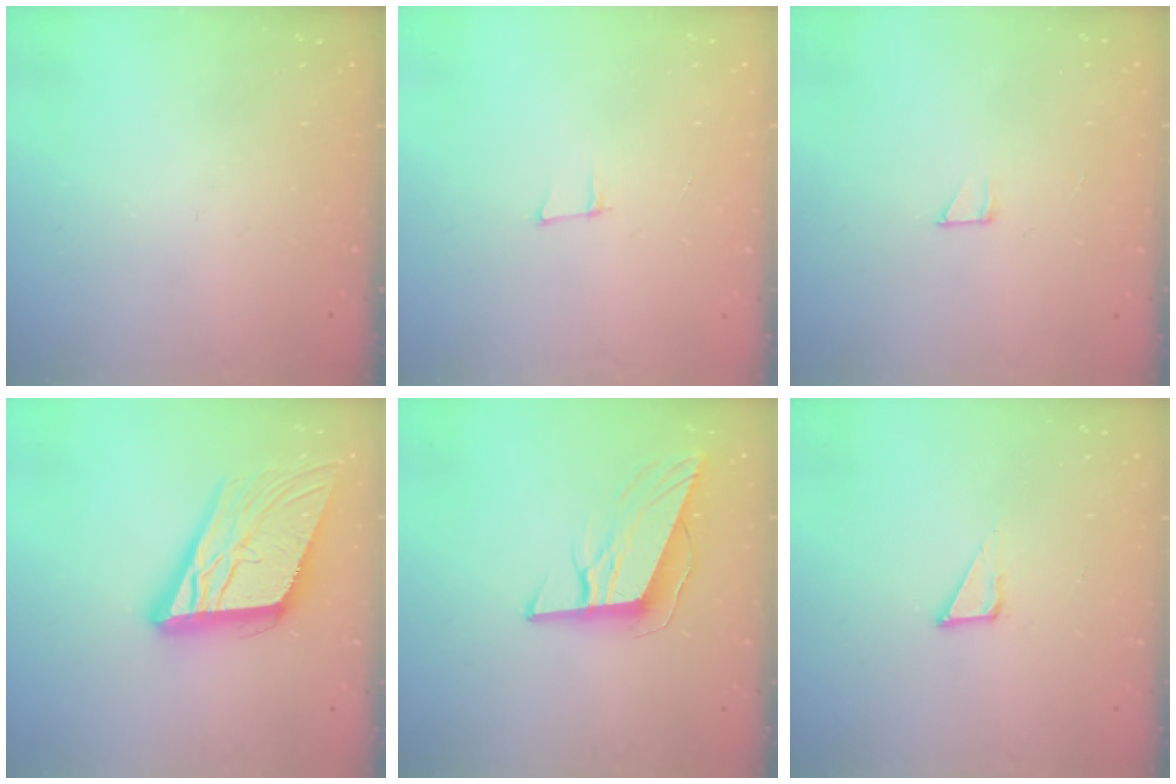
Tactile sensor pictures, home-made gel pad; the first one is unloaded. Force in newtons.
{"total": 5.8, "press": 5.1, "slide": 2.8}
{"total": 2.6, "press": 2.6, "slide": 0.1}
{"total": 18.8, "press": 18.5, "slide": 3.5}
{"total": 10.7, "press": 10.2, "slide": 3.3}
{"total": 4.8, "press": 4.8, "slide": 0.4}